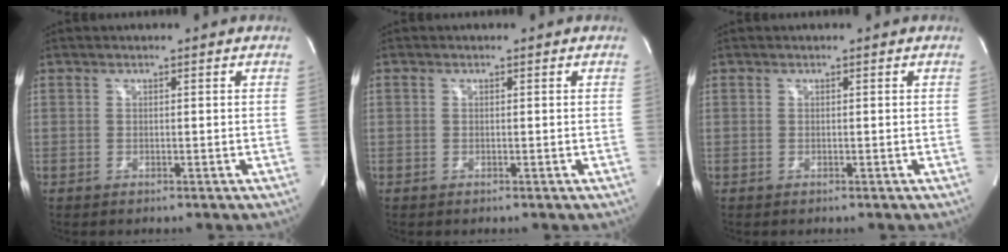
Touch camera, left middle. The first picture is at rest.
{"total": 0.0}
{"total": 0.0}